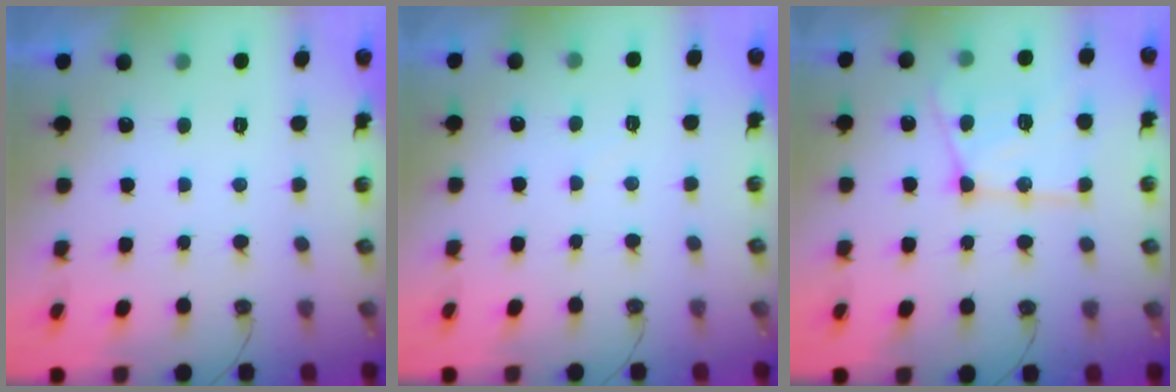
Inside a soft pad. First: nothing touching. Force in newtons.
{"total": 2.9, "press": 2.9, "slide": 0.4}
{"total": 17.5, "press": 17.3, "slide": 2.1}